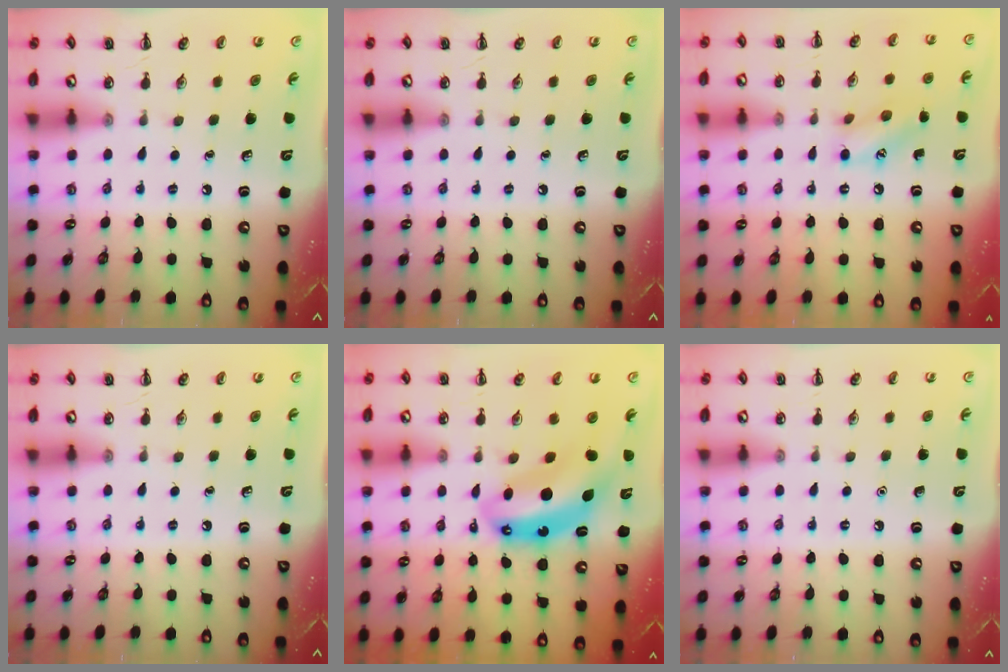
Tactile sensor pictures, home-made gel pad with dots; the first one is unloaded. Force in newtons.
{"total": 0.0}
{"total": 10.1, "press": 10.0, "slide": 1.3}
{"total": 0.0}
{"total": 10.2, "press": 9.8, "slide": 2.9}
{"total": 1.6, "press": 1.6, "slide": 0.1}